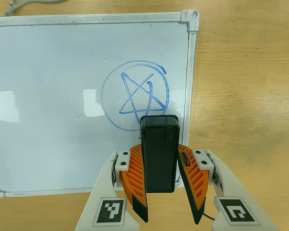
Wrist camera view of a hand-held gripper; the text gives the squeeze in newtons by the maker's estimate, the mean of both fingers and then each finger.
{"total": 5.8, "left": 5.2, "right": 6.4}